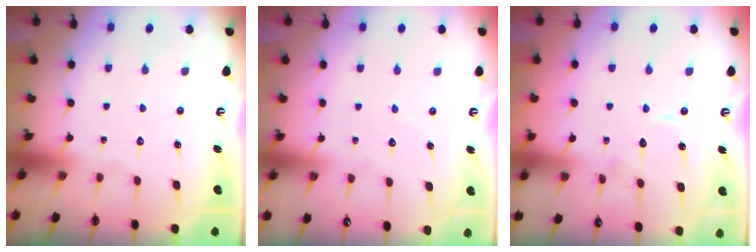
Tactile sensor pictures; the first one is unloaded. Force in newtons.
{"total": 2.4, "press": 2.4, "slide": 0.2}
{"total": 4.8, "press": 4.7, "slide": 0.5}